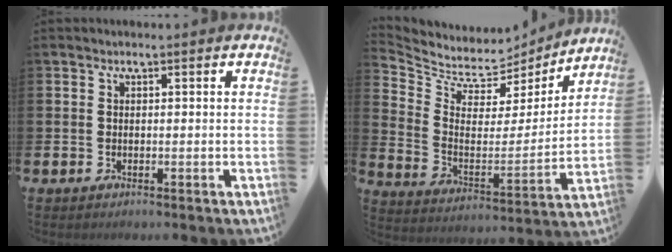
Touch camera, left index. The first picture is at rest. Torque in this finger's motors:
{"motor_torque": [-0.71, -0.71, -0.31, -0.05]}